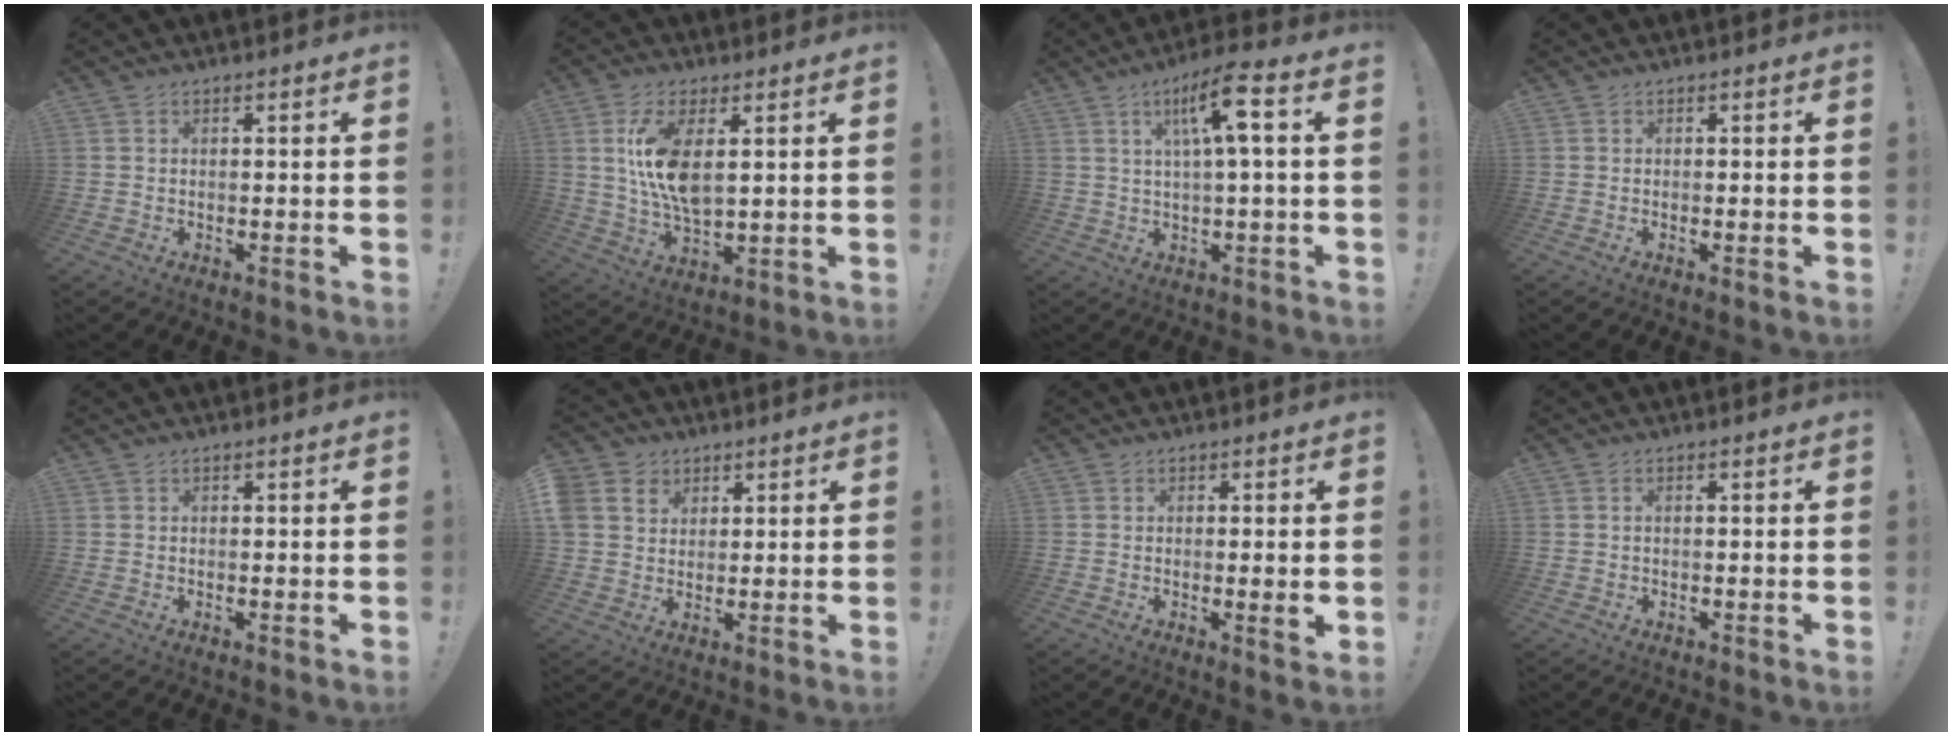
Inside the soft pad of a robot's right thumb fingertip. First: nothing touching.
{"total": 12.0, "force": [3.4, 5.3, 10.2], "torque": [-0.193, -0.028, 0.052]}
{"total": 11.1, "force": [3.3, 1.6, 10.5], "torque": [-0.178, -0.003, 0.046]}
{"total": 0.6, "force": [-0.2, 0.0, 0.6], "torque": [-0.008, -0.002, -0.004]}
{"total": 0.0}
{"total": 7.1, "force": [3.1, 6.1, 2.1], "torque": [-0.044, -0.014, 0.062]}
{"total": 3.2, "force": [-0.2, 0.0, 3.2], "torque": [-0.042, -0.011, -0.004]}
{"total": 0.6, "force": [-0.2, 0.1, 0.6], "torque": [-0.014, 0.001, -0.003]}